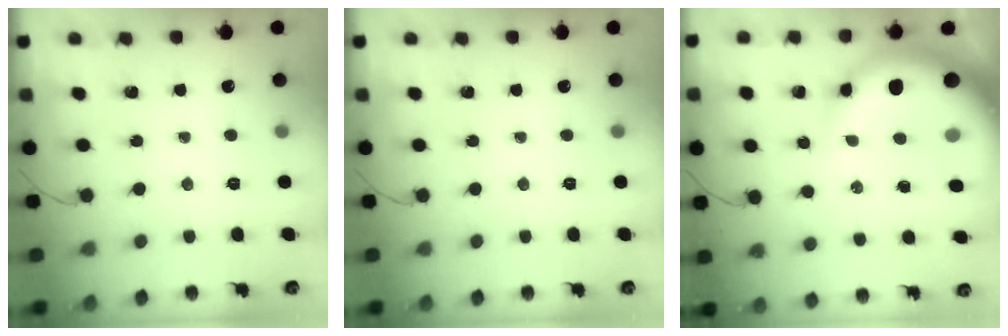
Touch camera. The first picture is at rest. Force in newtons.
{"total": 0.0}
{"total": 13.0, "press": 12.5, "slide": 3.6}